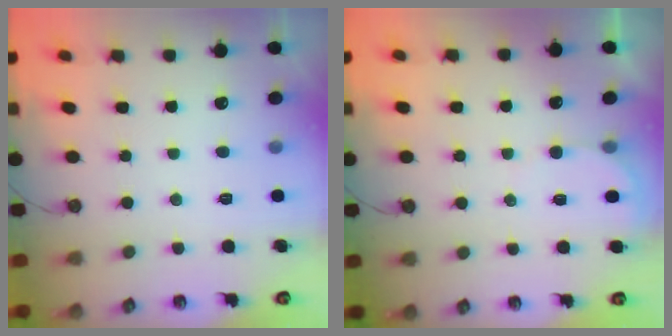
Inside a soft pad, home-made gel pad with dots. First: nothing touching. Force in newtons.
{"total": 2.2, "press": 2.2, "slide": 0.2}